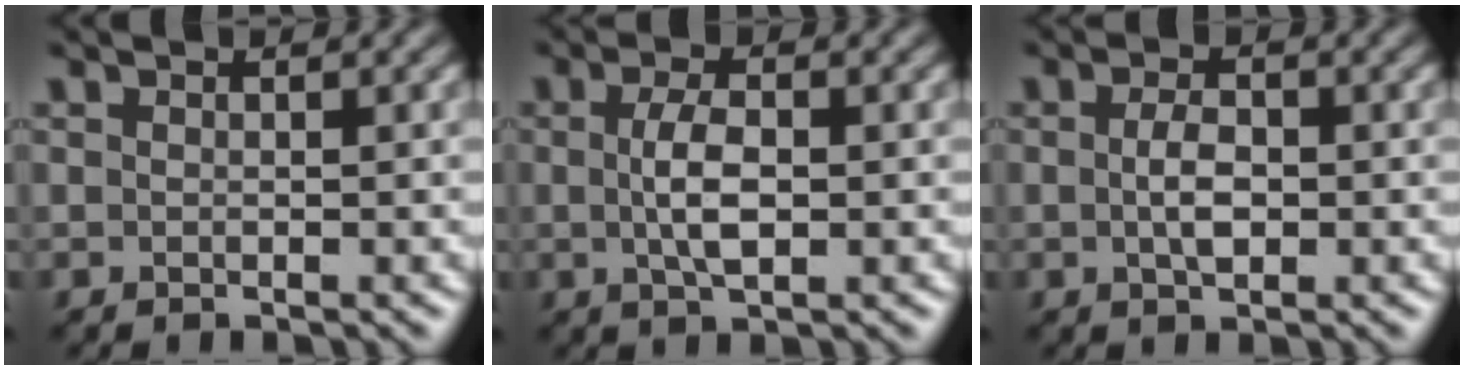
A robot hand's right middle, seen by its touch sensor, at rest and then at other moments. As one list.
[{"total": 3.4, "force": [0.0, 1.2, 3.1], "torque": [-0.067, -0.001, -0.001]}, {"total": 2.4, "force": [-0.1, 1.2, 2.1], "torque": [-0.046, -0.001, -0.002]}]